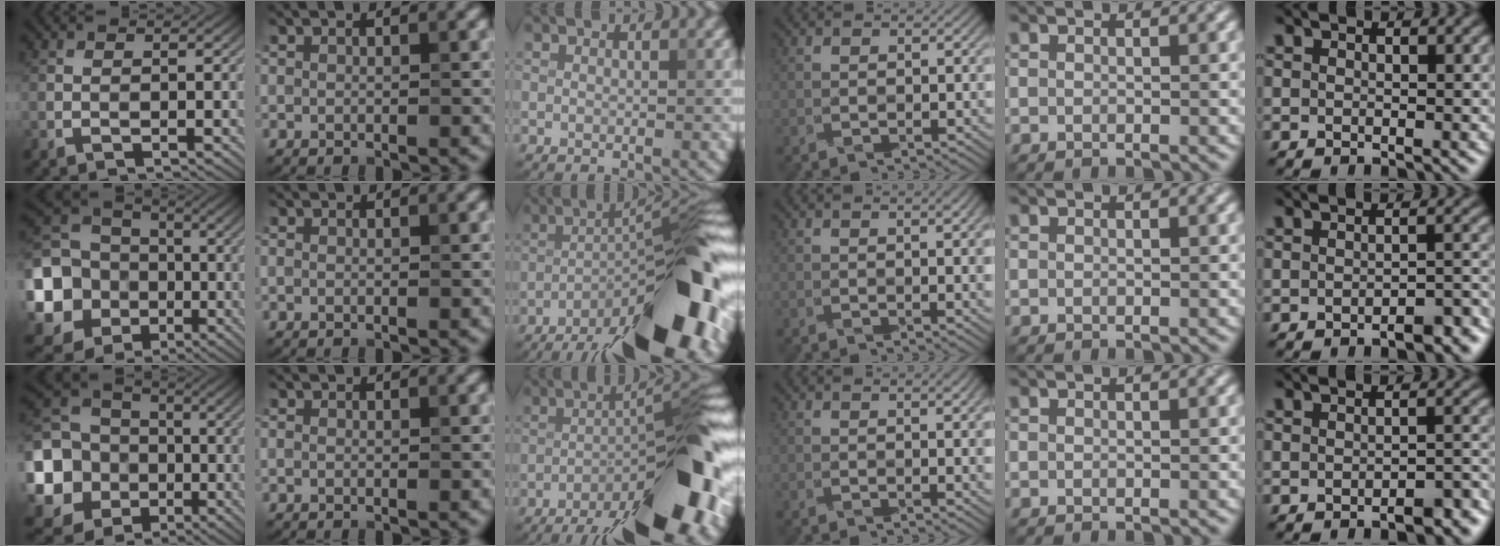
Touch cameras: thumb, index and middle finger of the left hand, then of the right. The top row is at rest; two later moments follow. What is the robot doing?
{"motion": "wrap", "object": "string"}